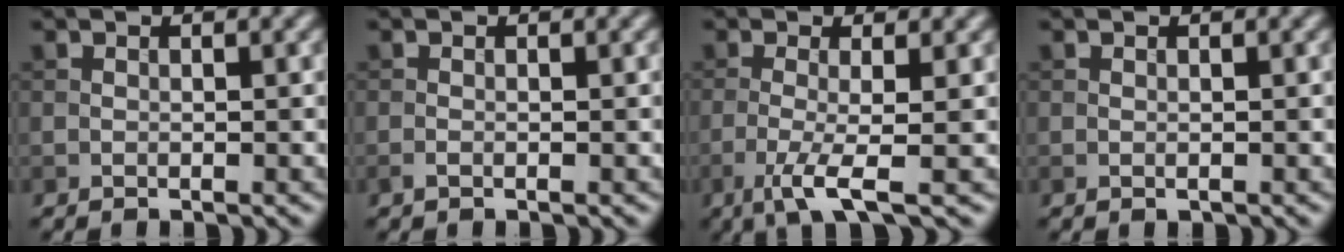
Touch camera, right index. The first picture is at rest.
{"total": 0.6, "force": [-0.3, 0.2, 0.4], "torque": [-0.012, -0.002, -0.007]}
{"total": 4.1, "force": [-1.6, 0.7, 3.8], "torque": [-0.071, -0.005, -0.036]}
{"total": 0.0}